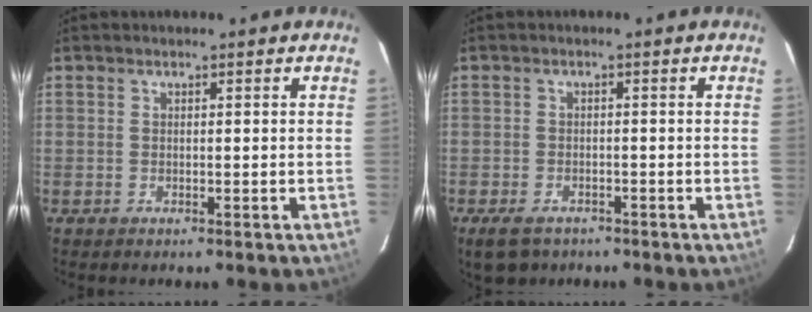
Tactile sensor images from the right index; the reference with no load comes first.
{"total": 5.8, "force": [-4.0, 3.4, 2.3], "torque": [-0.061, -0.007, -0.064]}